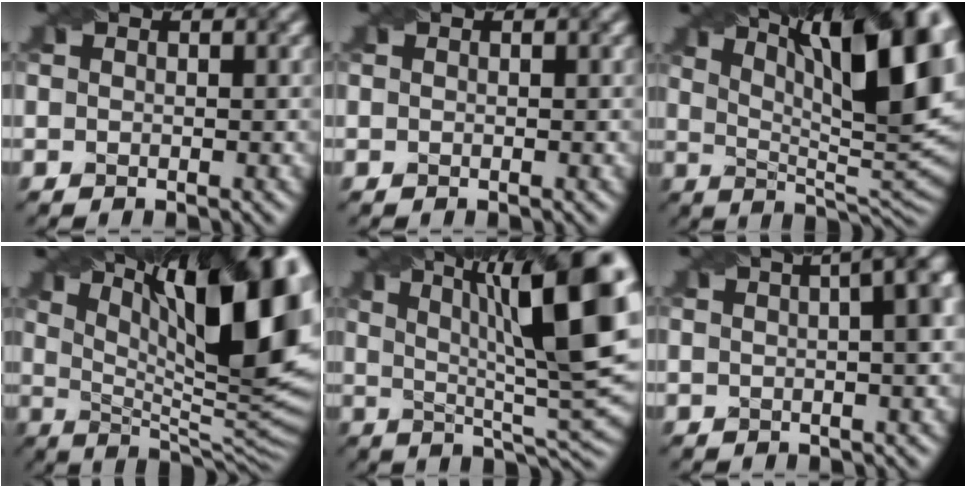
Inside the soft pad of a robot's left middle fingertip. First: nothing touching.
{"total": 0.0}
{"total": 17.1, "force": [7.7, 5.6, 14.3], "torque": [-0.191, 0.026, 0.123]}
{"total": 19.6, "force": [8.1, 6.5, 16.6], "torque": [-0.221, 0.029, 0.137]}
{"total": 14.1, "force": [4.5, 3.5, 12.9], "torque": [-0.191, 0.007, 0.080]}
{"total": 8.3, "force": [2.0, 3.6, 7.3], "torque": [-0.035, 0.049, 0.000]}